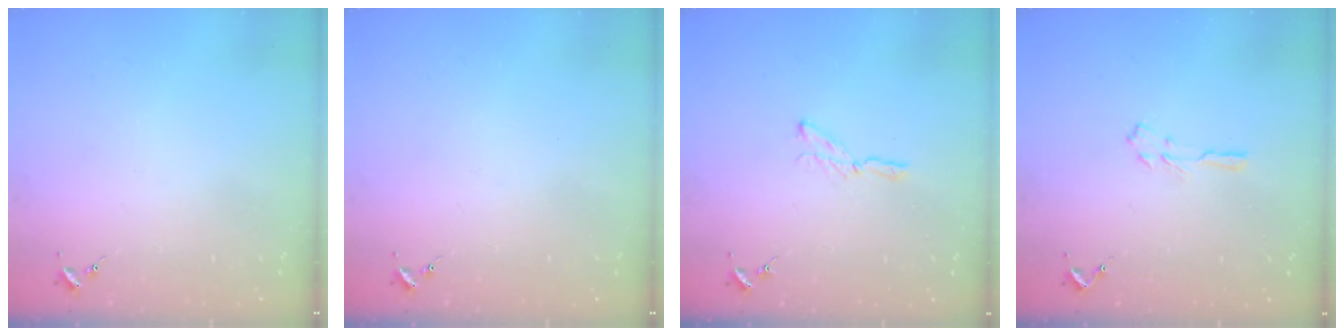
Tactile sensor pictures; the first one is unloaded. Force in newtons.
{"total": 0.0}
{"total": 3.9, "press": 3.8, "slide": 0.4}
{"total": 3.5, "press": 3.5, "slide": 0.4}